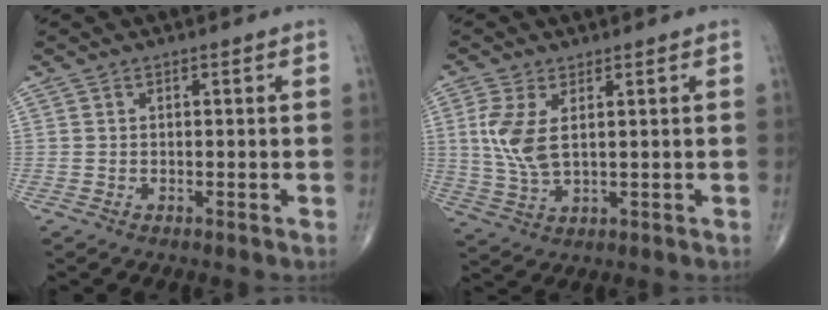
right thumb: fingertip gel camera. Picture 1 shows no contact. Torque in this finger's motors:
{"motor_torque": [-0.29, 0.67, 0.25, 0.13, 0.05]}